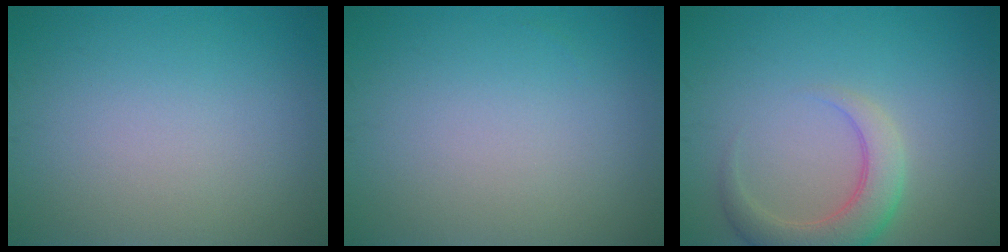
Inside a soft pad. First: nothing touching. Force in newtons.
{"total": 0.0}
{"total": 4.1, "press": 4.1, "slide": 0.5}